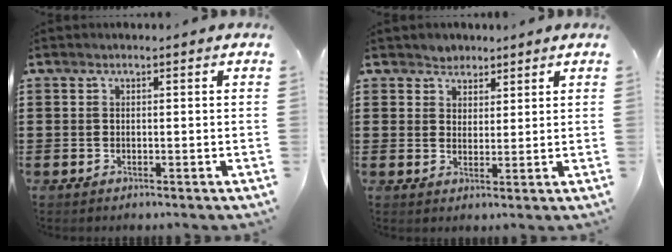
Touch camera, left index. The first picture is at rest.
{"total": 2.9, "force": [2.0, 2.1, -0.2], "torque": [-0.012, 0.012, 0.036]}